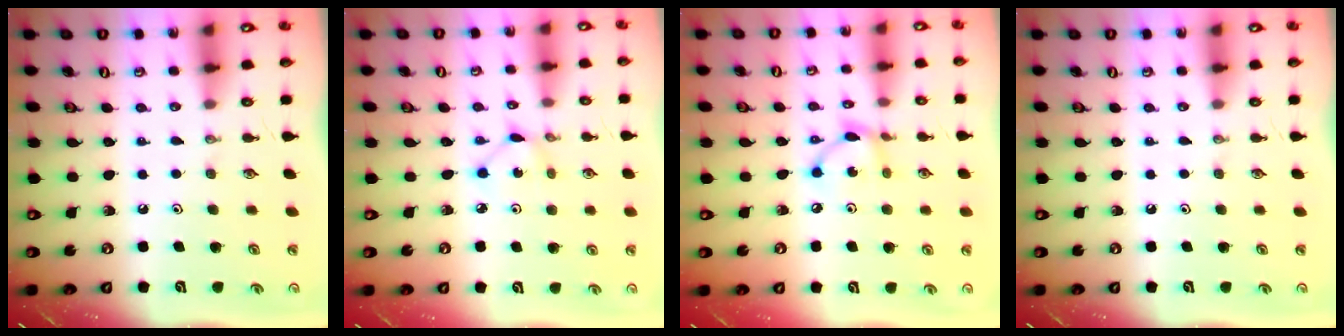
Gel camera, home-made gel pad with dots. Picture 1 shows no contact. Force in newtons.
{"total": 1.5, "press": 1.5, "slide": 0.1}
{"total": 6.9, "press": 6.9, "slide": 0.2}
{"total": 0.0}